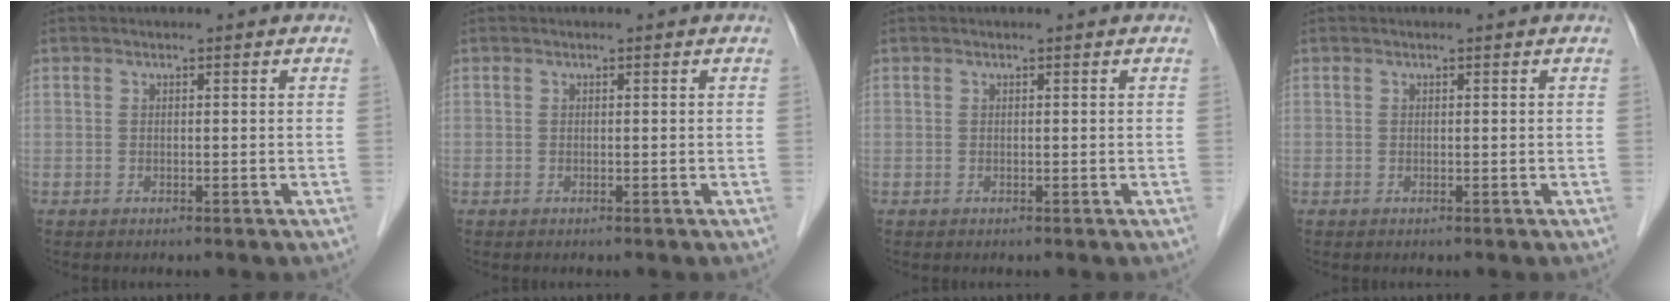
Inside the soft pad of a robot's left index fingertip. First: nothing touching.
{"total": 0.0}
{"total": 0.0}
{"total": 0.0}